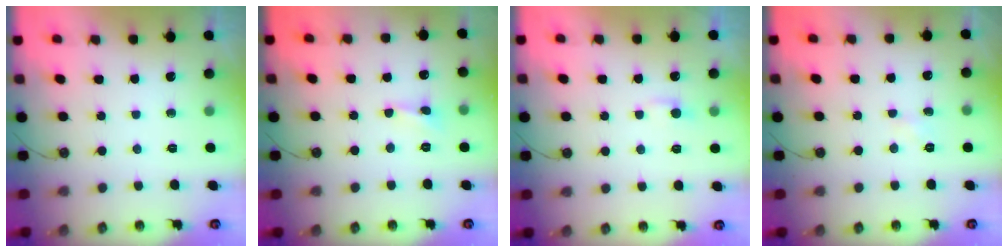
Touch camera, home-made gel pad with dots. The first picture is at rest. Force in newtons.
{"total": 1.9, "press": 1.8, "slide": 0.6}
{"total": 1.8, "press": 1.7, "slide": 0.5}
{"total": 1.7, "press": 1.6, "slide": 0.4}